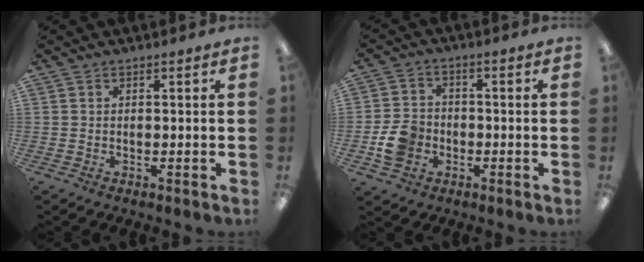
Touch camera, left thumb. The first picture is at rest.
{"total": 7.7, "force": [-2.4, 6.3, 3.7], "torque": [-0.072, 0.016, -0.040]}